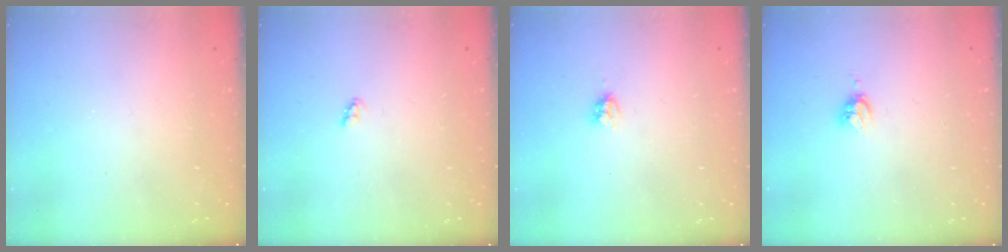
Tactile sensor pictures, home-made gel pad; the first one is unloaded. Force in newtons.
{"total": 2.4, "press": 2.4, "slide": 0.3}
{"total": 3.7, "press": 3.7, "slide": 0.1}
{"total": 4.3, "press": 4.2, "slide": 0.6}